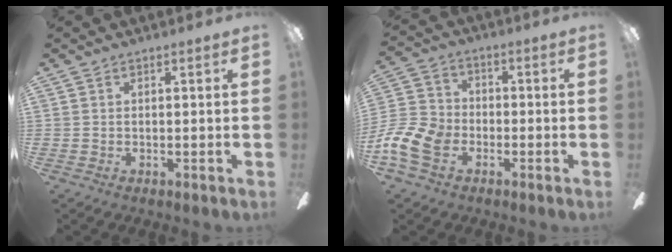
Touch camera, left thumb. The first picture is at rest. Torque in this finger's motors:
{"motor_torque": [-0.52, 0.76, 0.79, 0.40, 0.20]}